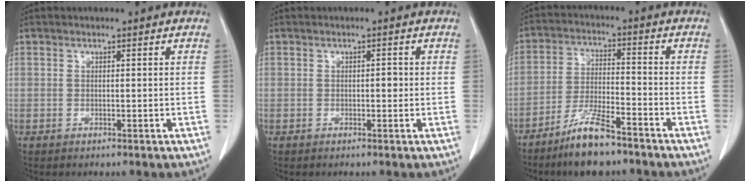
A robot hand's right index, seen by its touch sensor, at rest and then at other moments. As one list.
[{"total": 1.1, "force": [-0.1, 0.5, 1.0], "torque": [-0.010, 0.003, -0.003]}, {"total": 9.0, "force": [-6.9, 1.4, 5.7], "torque": [-0.114, -0.018, -0.128]}]